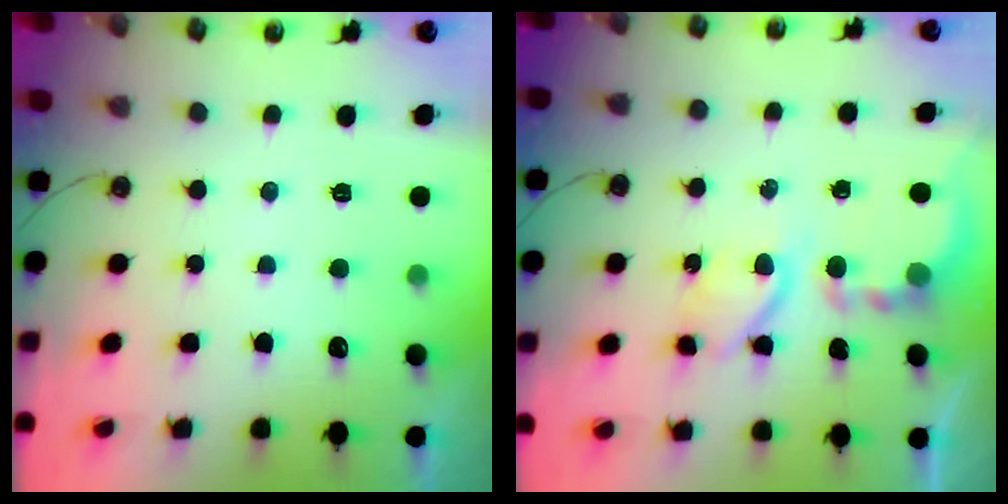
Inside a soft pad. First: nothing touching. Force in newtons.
{"total": 5.5, "press": 5.5, "slide": 0.6}